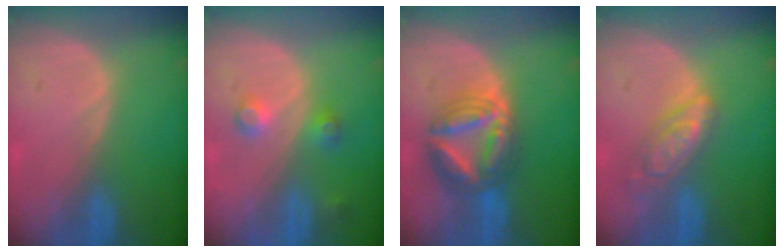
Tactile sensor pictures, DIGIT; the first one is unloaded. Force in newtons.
{"total": 3.7, "press": 3.5, "slide": 1.2}
{"total": 8.8, "press": 8.8, "slide": 0.8}
{"total": 6.2, "press": 5.5, "slide": 2.9}